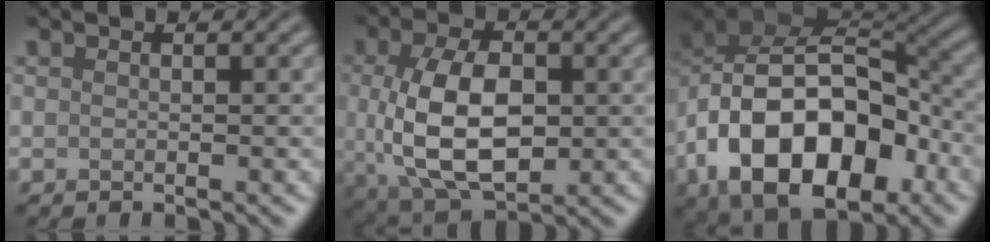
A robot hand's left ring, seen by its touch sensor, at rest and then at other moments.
{"total": 9.5, "force": [-0.1, 5.4, 7.8], "torque": [-0.162, -0.009, 0.003]}
{"total": 16.2, "force": [-4.6, 10.4, 11.5], "torque": [-0.191, 0.003, -0.078]}